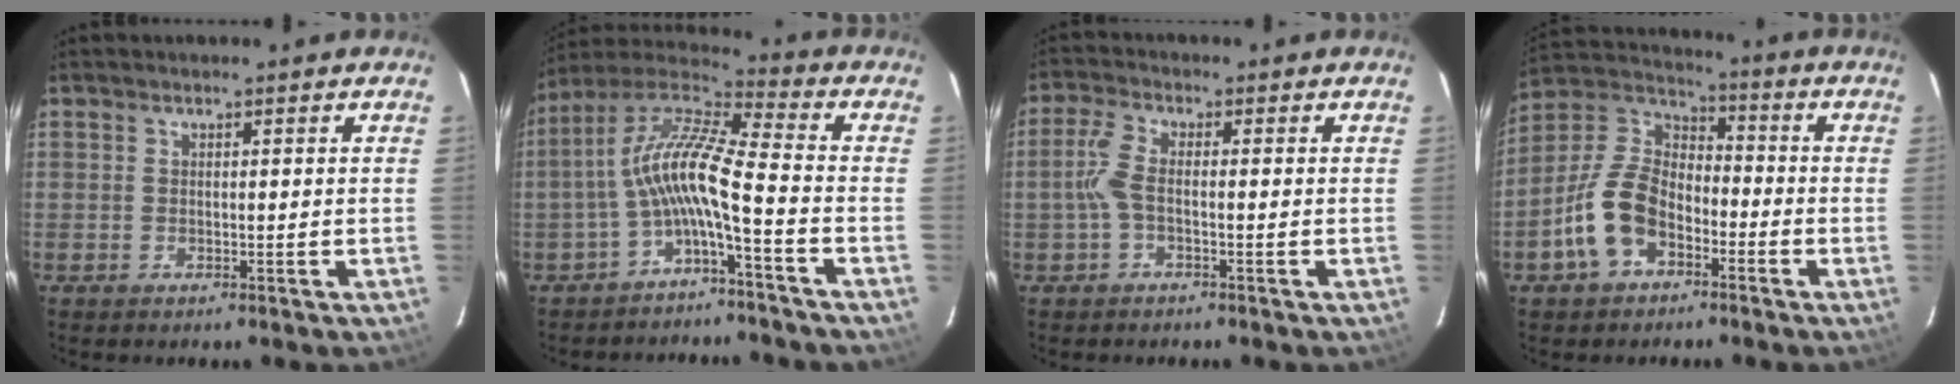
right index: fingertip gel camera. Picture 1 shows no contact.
{"total": 10.7, "force": [-3.5, 0.8, 10.1], "torque": [-0.209, 0.018, -0.072]}
{"total": 3.7, "force": [-0.9, 1.0, 3.4], "torque": [-0.083, 0.007, -0.019]}
{"total": 12.4, "force": [-5.8, 7.9, 7.6], "torque": [-0.163, 0.021, -0.109]}